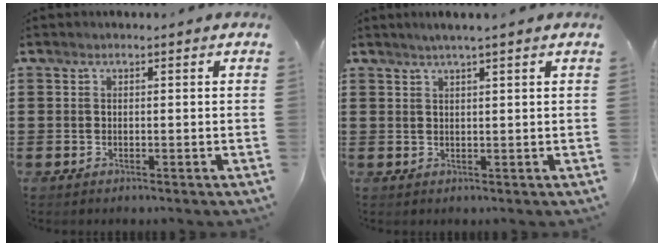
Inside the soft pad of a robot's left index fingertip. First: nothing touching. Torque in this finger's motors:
{"motor_torque": [1.03, 1.11, 0.10, 0.06]}